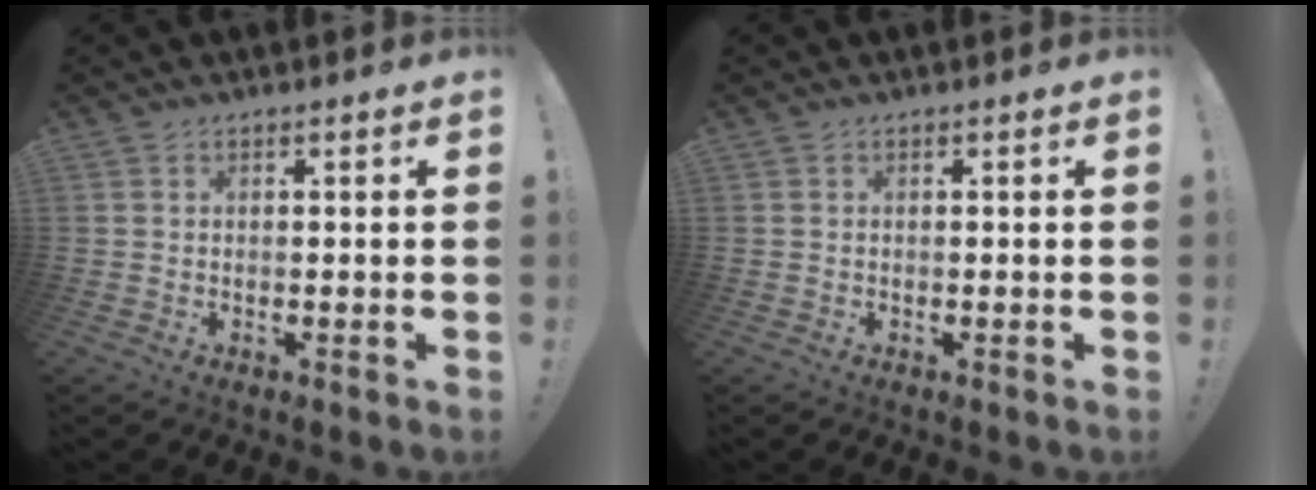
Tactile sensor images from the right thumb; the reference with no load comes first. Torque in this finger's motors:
{"motor_torque": [0.11, 0.02, -0.32, -0.07, 0.04]}